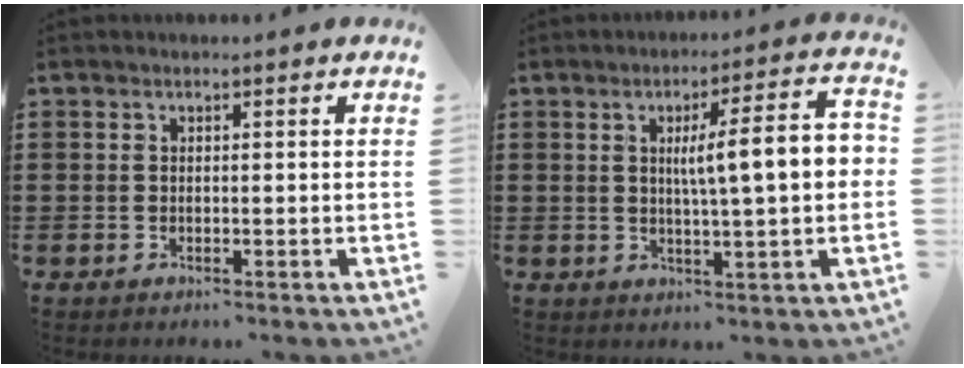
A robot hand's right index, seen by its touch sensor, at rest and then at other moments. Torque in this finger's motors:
{"motor_torque": [1.91, -0.23, 0.93, 0.13]}